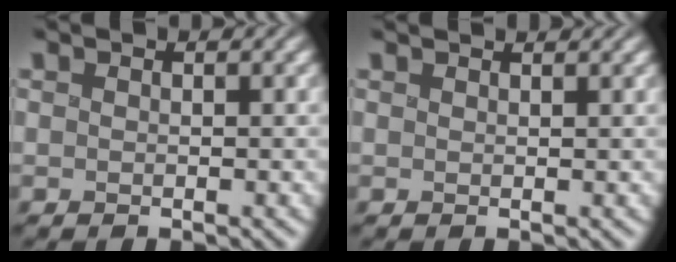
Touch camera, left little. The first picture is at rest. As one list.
[{"total": 1.7, "force": [1.6, 0.2, 0.5], "torque": [-0.001, 0.005, 0.017]}]